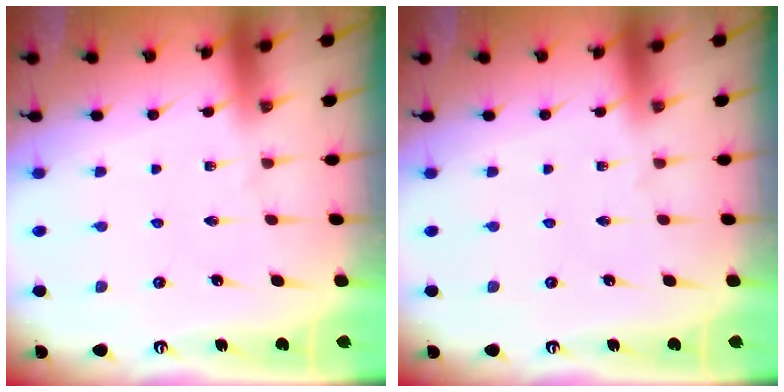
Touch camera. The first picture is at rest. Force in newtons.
{"total": 0.0}